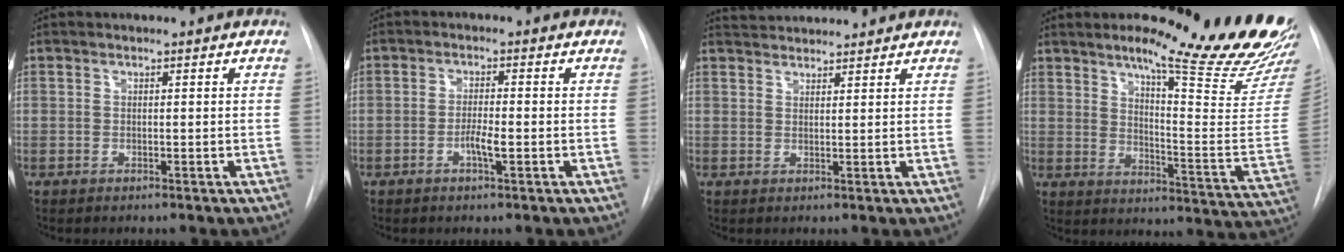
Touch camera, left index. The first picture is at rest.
{"total": 2.7, "force": [-1.0, 0.3, 2.5], "torque": [-0.047, 0.000, -0.019]}
{"total": 6.4, "force": [6.2, 0.7, 1.1], "torque": [-0.022, 0.035, 0.091]}
{"total": 21.9, "force": [17.9, 0.4, 12.7], "torque": [-0.173, -0.097, 0.227]}